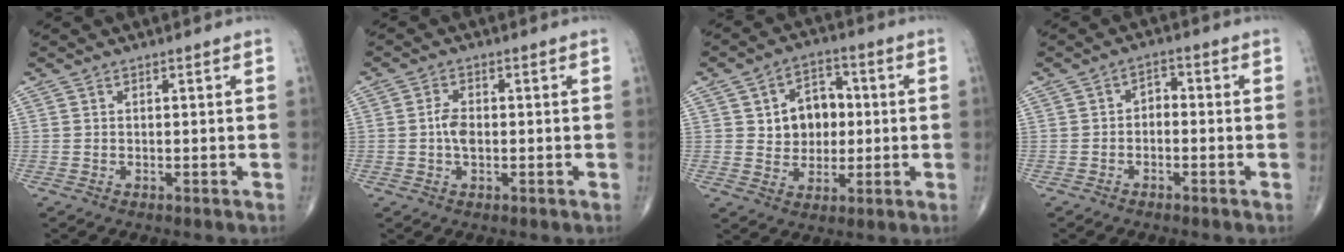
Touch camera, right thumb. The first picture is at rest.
{"total": 3.4, "force": [-0.3, 1.9, 2.8], "torque": [-0.053, 0.005, -0.010]}
{"total": 9.4, "force": [1.2, 7.4, 5.7], "torque": [-0.041, 0.009, 0.016]}
{"total": 2.6, "force": [-0.8, 1.8, 1.7], "torque": [-0.012, 0.020, -0.025]}